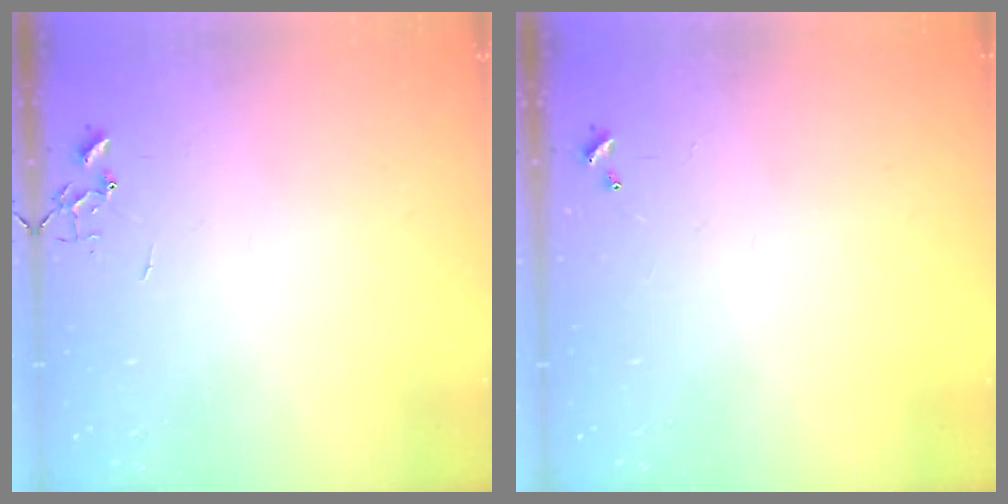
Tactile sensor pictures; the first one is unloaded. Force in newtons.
{"total": 0.0}